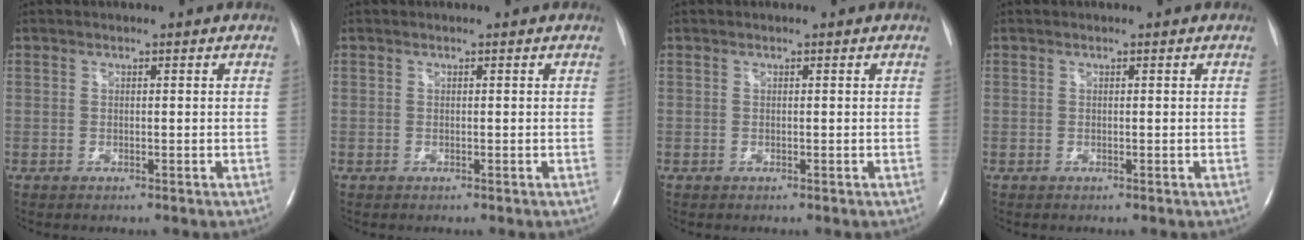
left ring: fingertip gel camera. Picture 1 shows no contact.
{"total": 0.0}
{"total": 0.0}
{"total": 0.0}